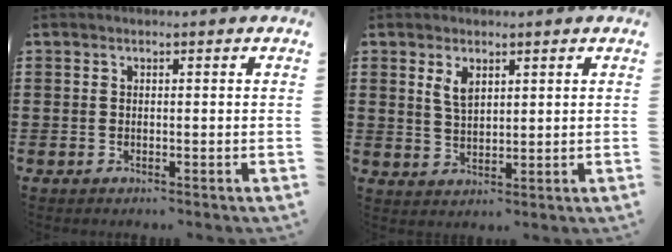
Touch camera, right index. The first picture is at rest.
{"total": 3.0, "force": [1.7, 1.4, 2.1], "torque": [-0.046, 0.004, 0.031]}